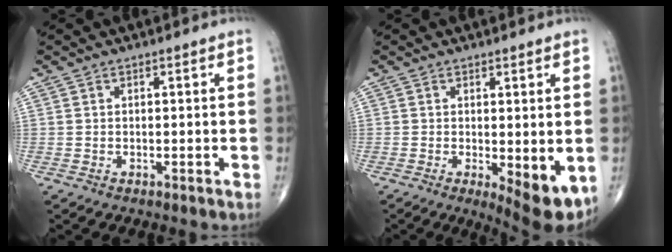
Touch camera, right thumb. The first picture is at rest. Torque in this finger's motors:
{"motor_torque": [0.17, 0.39, -0.01, -0.04, 0.07]}